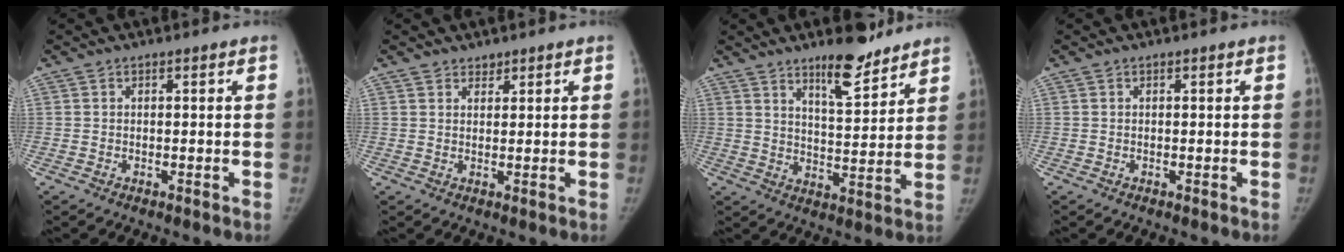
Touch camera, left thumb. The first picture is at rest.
{"total": 1.8, "force": [1.4, 1.0, 0.0], "torque": [0.017, -0.009, 0.018]}
{"total": 10.2, "force": [7.8, 2.8, 6.0], "torque": [-0.075, -0.061, 0.126]}
{"total": 0.0}